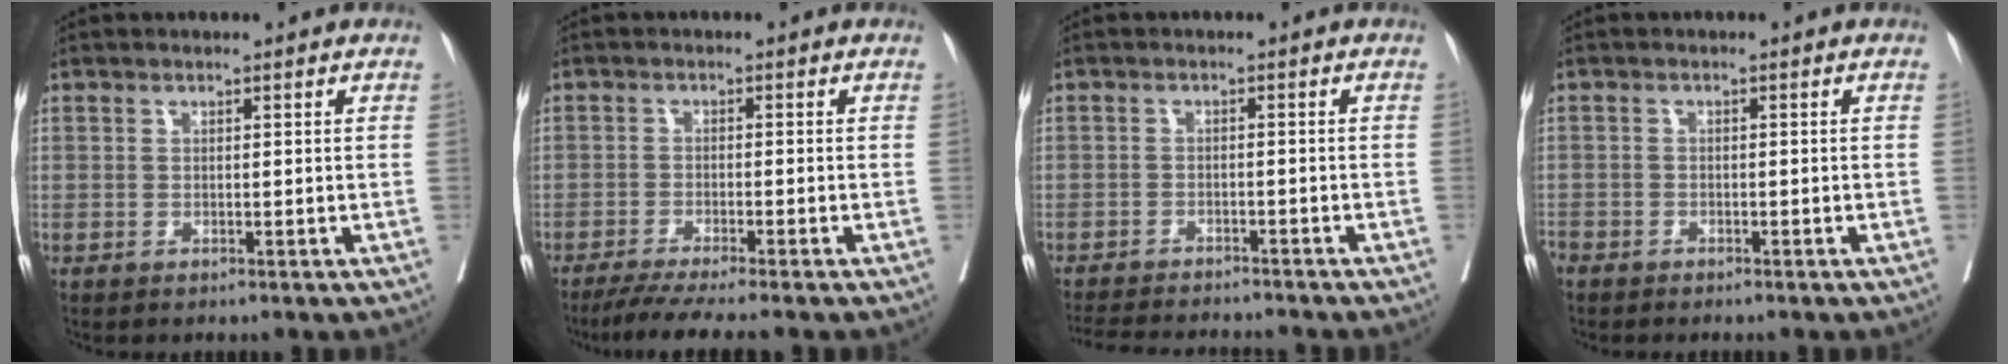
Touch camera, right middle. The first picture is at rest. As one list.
[{"total": 7.2, "force": [-6.1, -0.7, 3.8], "torque": [-0.046, -0.020, -0.099]}, {"total": 11.7, "force": [-11.0, 1.3, 4.0], "torque": [-0.059, -0.010, -0.152]}, {"total": 2.6, "force": [-2.3, 1.0, 0.8], "torque": [-0.012, -0.003, -0.041]}]